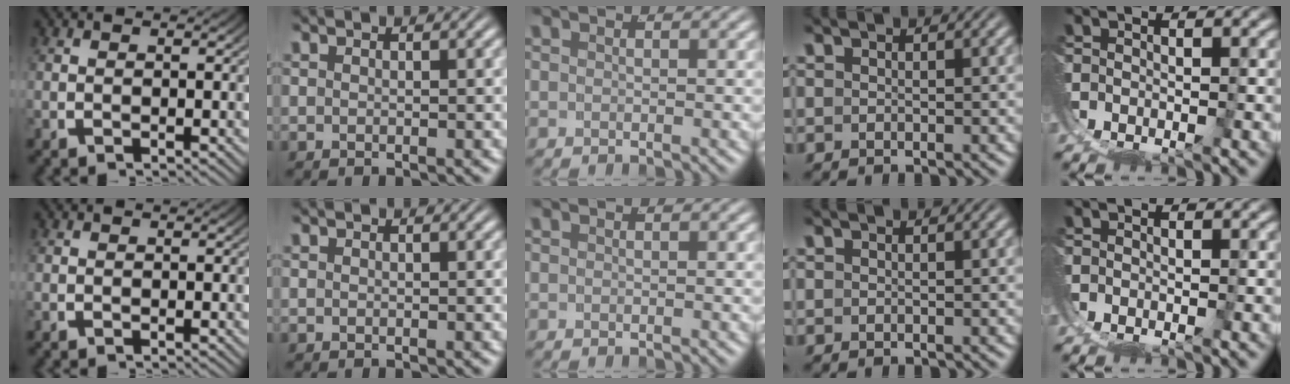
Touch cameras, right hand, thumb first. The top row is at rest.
{}